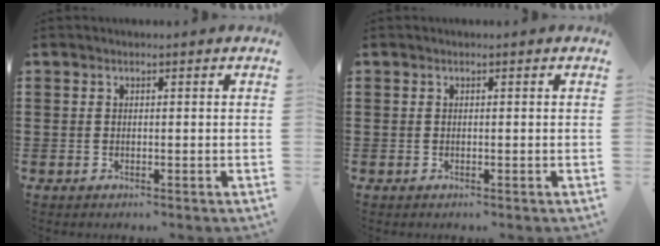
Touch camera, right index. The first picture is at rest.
{"total": 0.0}